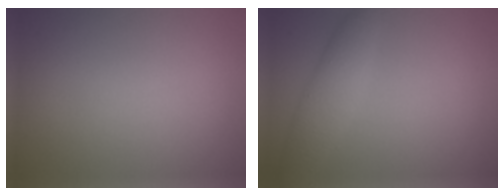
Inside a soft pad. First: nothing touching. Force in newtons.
{"total": 2.9, "press": 2.9, "slide": 0.2}